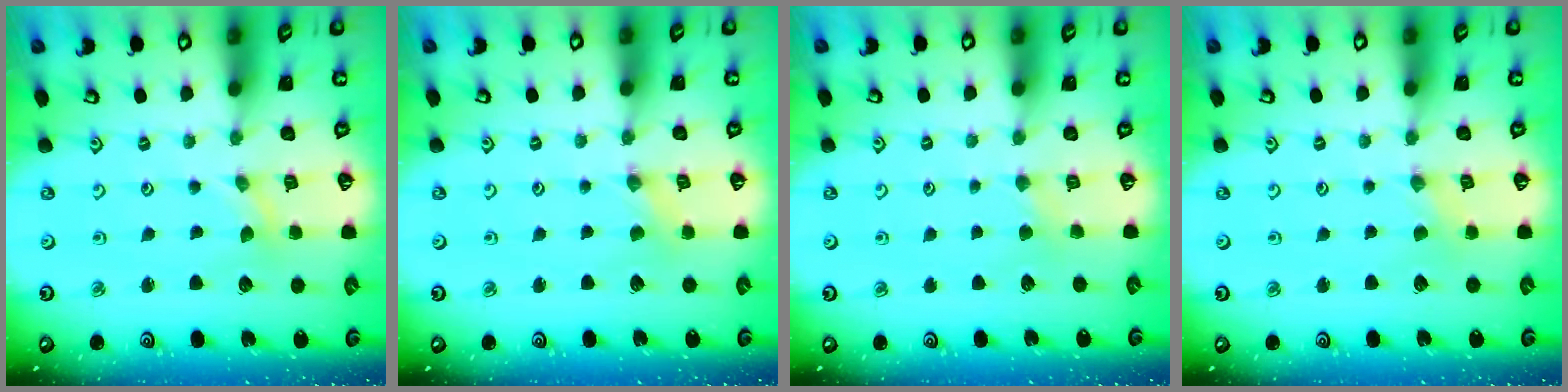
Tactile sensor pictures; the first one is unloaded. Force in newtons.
{"total": 0.7, "press": 0.7, "slide": 0.2}
{"total": 2.5, "press": 2.4, "slide": 0.4}
{"total": 0.0}